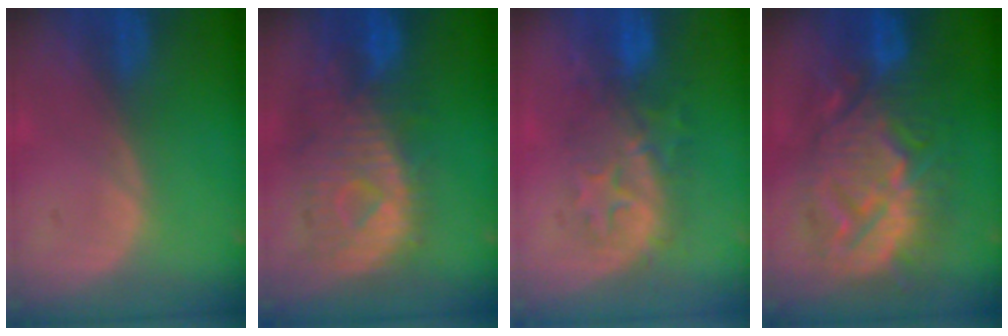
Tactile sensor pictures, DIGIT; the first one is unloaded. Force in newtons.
{"total": 11.1, "press": 9.8, "slide": 5.2}
{"total": 8.4, "press": 8.3, "slide": 1.1}
{"total": 13.9, "press": 13.8, "slide": 1.3}